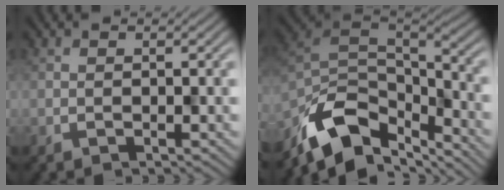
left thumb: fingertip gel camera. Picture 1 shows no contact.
{"total": 11.7, "force": [-7.5, 5.8, 6.8], "torque": [-0.154, -0.011, -0.130]}